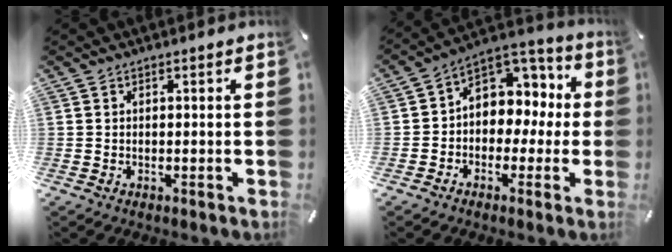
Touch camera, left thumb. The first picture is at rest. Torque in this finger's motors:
{"motor_torque": [1.87, 1.98, 1.00, 0.22, 0.08]}